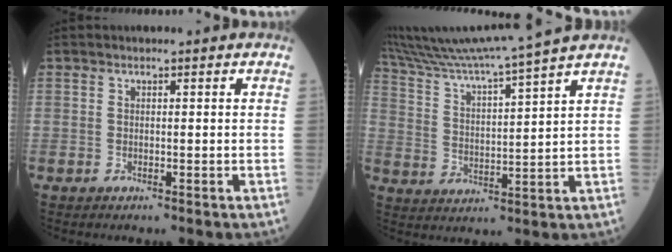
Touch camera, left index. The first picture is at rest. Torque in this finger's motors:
{"motor_torque": [0.00, -2.14, 0.27, 0.13]}